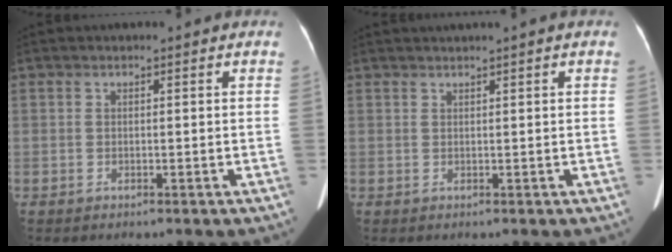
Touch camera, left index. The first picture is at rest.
{"total": 1.7, "force": [1.3, -0.5, 1.0], "torque": [-0.017, 0.014, 0.027]}